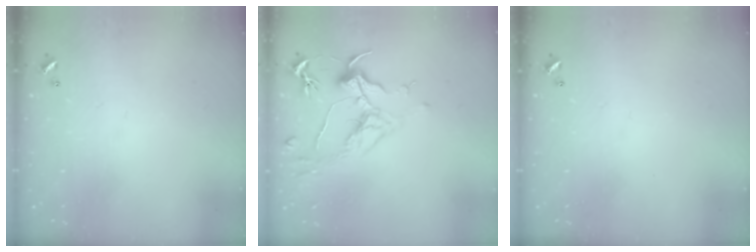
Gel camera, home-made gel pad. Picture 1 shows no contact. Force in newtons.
{"total": 1.6, "press": 1.3, "slide": 0.8}
{"total": 0.0}